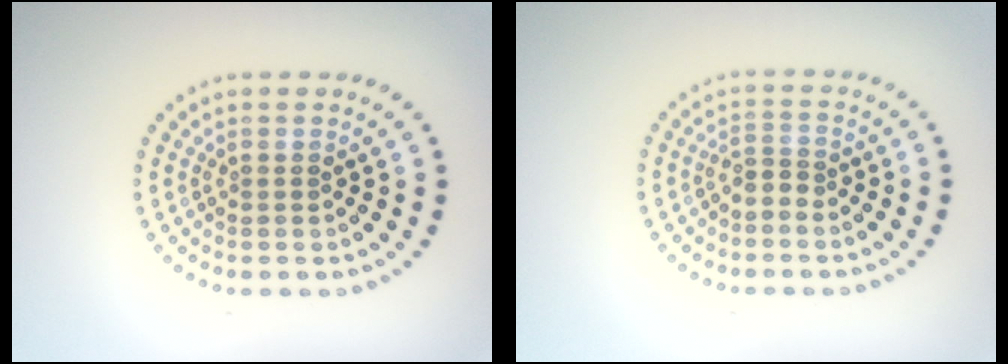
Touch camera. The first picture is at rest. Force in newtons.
{"total": 1.7, "press": 1.2, "slide": 1.2}